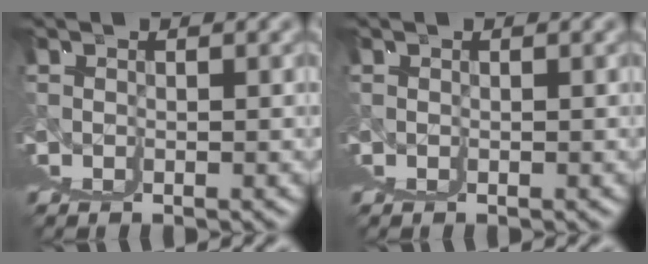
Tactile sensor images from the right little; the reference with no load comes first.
{"total": 0.0}